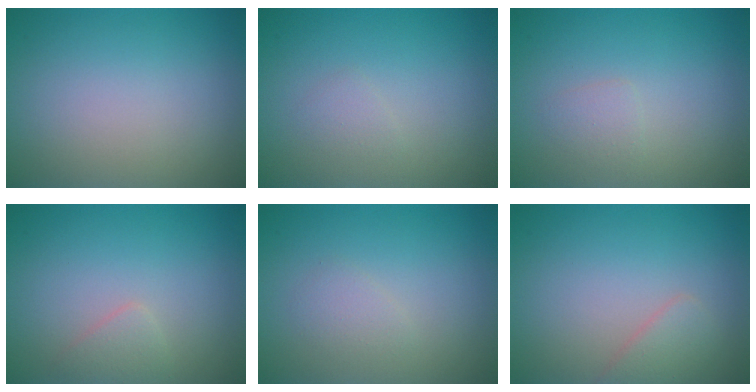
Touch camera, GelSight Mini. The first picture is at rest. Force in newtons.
{"total": 0.8, "press": 0.8, "slide": 0.1}
{"total": 1.1, "press": 1.1, "slide": 0.0}
{"total": 1.2, "press": 1.2, "slide": 0.1}
{"total": 1.1, "press": 1.1, "slide": 0.1}
{"total": 1.6, "press": 1.6, "slide": 0.1}